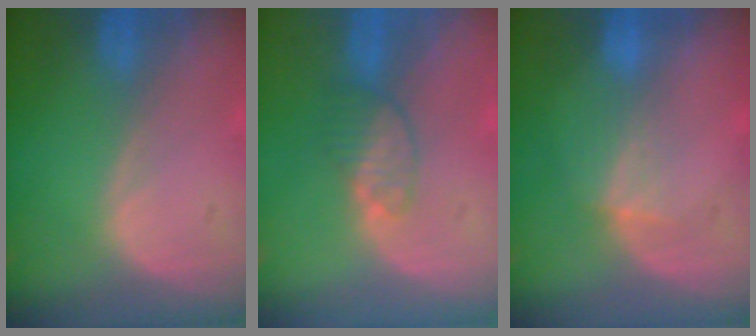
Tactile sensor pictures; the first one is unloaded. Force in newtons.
{"total": 3.4, "press": 3.4, "slide": 0.2}
{"total": 3.0, "press": 2.8, "slide": 1.1}